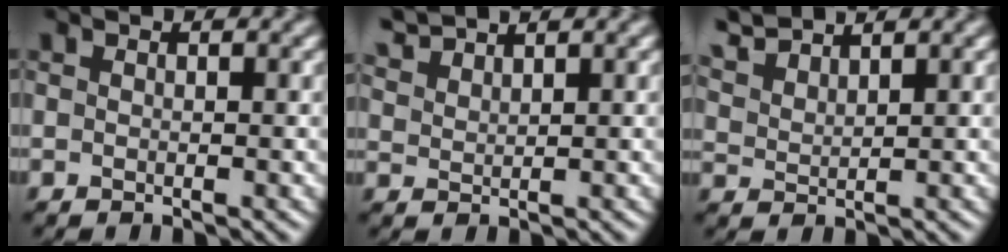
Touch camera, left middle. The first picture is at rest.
{"total": 2.5, "force": [2.4, 0.2, 0.5], "torque": [-0.012, 0.009, 0.055]}
{"total": 3.3, "force": [3.2, 0.6, 0.9], "torque": [-0.027, 0.012, 0.068]}